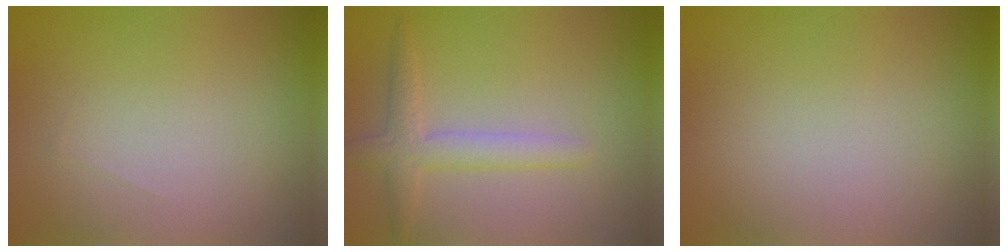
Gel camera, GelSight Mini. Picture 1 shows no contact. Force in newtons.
{"total": 2.8, "press": 2.8, "slide": 0.1}
{"total": 0.0}